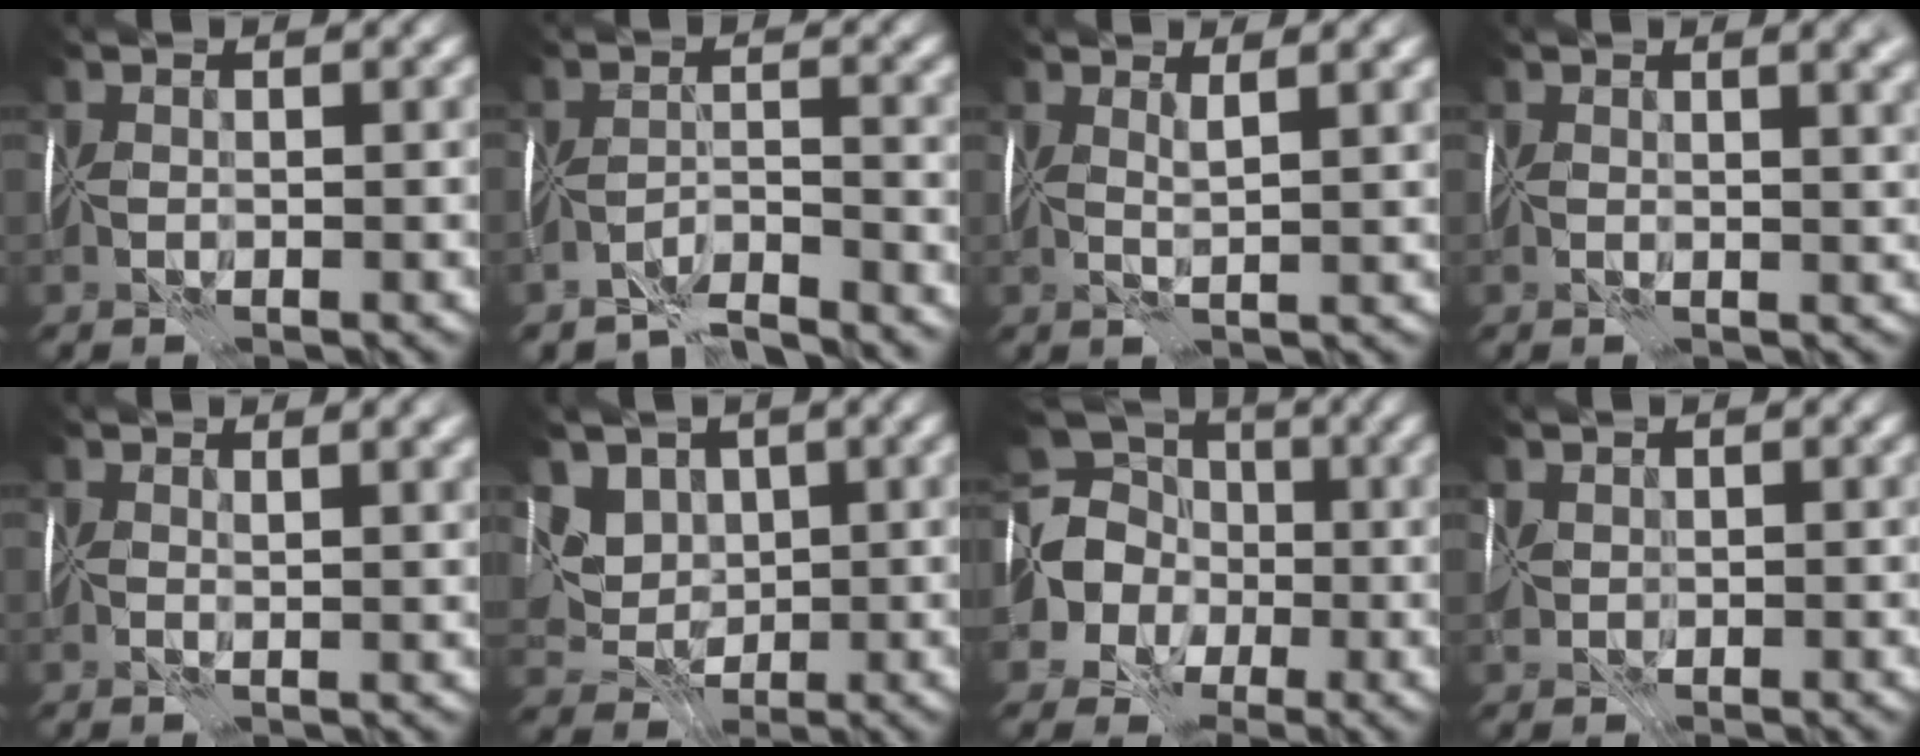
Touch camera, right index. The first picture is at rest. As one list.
[{"total": 5.8, "force": [-5.7, -0.7, 0.4], "torque": [0.005, -0.016, -0.096]}, {"total": 1.6, "force": [0.8, -0.8, 1.0], "torque": [-0.018, -0.006, 0.017]}, {"total": 3.2, "force": [1.7, 0.8, 2.6], "torque": [-0.028, -0.002, 0.034]}, {"total": 1.8, "force": [1.3, -0.2, 1.2], "torque": [-0.016, -0.003, 0.025]}, {"total": 4.1, "force": [2.0, 3.1, 1.7], "torque": [-0.022, -0.002, 0.029]}, {"total": 8.3, "force": [-1.4, 7.4, 3.6], "torque": [-0.070, -0.009, -0.066]}, {"total": 0.6, "force": [0.3, 0.2, 0.4], "torque": [-0.007, -0.002, 0.006]}]